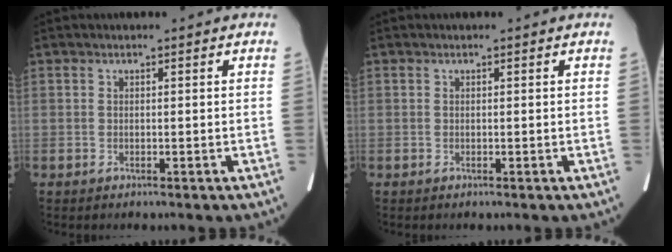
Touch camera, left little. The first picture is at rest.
{"total": 0.0}